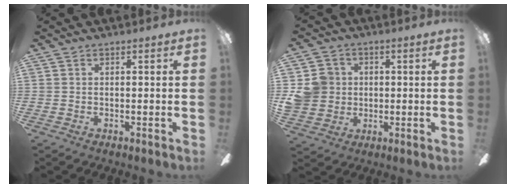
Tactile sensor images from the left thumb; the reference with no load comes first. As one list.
[{"total": 8.3, "force": [0.8, 7.9, 2.4], "torque": [-0.076, 0.016, 0.021]}]